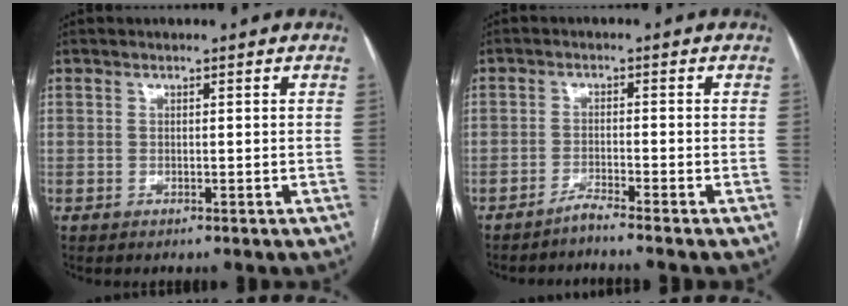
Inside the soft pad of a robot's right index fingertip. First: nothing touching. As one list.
[{"total": 2.8, "force": [-2.4, -1.3, 0.7], "torque": [-0.016, -0.006, -0.046]}]